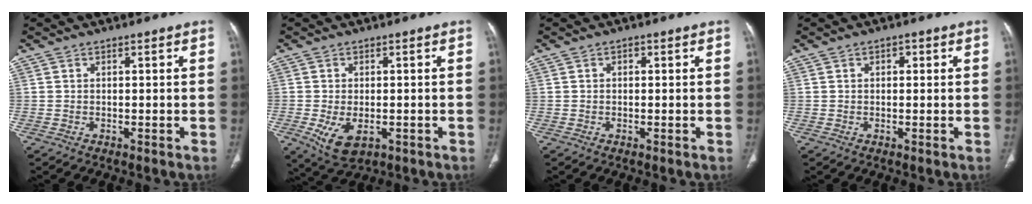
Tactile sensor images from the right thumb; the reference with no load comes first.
{"total": 6.7, "force": [-2.1, 3.8, 5.1], "torque": [-0.093, -0.007, -0.023]}
{"total": 0.0}
{"total": 1.5, "force": [0.6, 1.0, 1.0], "torque": [-0.010, 0.001, 0.008]}